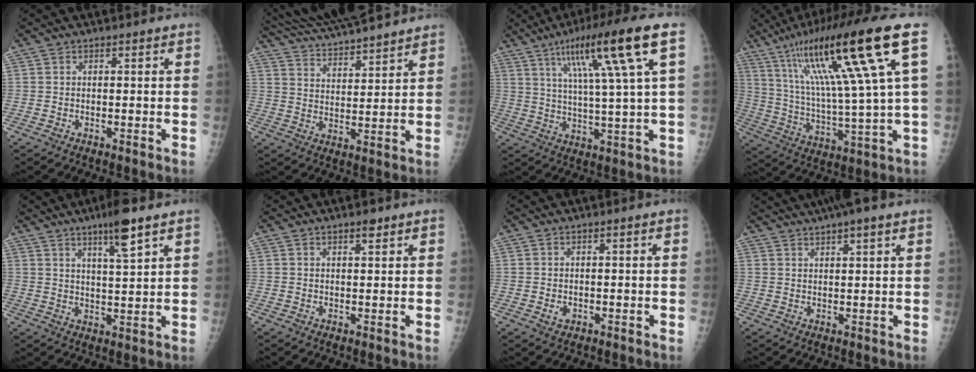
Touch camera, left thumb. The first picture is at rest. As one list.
[{"total": 15.5, "force": [14.2, 1.8, 5.8], "torque": [-0.093, -0.022, 0.234]}, {"total": 15.9, "force": [6.8, 0.5, 14.4], "torque": [-0.239, -0.008, 0.109]}, {"total": 23.2, "force": [10.0, 2.1, 20.9], "torque": [-0.365, -0.012, 0.166]}, {"total": 7.6, "force": [4.8, 0.7, 5.9], "torque": [-0.099, -0.027, 0.082]}, {"total": 1.9, "force": [1.3, 0.5, 1.2], "torque": [-0.014, -0.007, 0.020]}, {"total": 1.2, "force": [-0.2, 0.8, 0.8], "torque": [-0.008, 0.000, 0.000]}, {"total": 7.6, "force": [5.6, 0.9, 5.1], "torque": [-0.075, 0.017, 0.086]}]